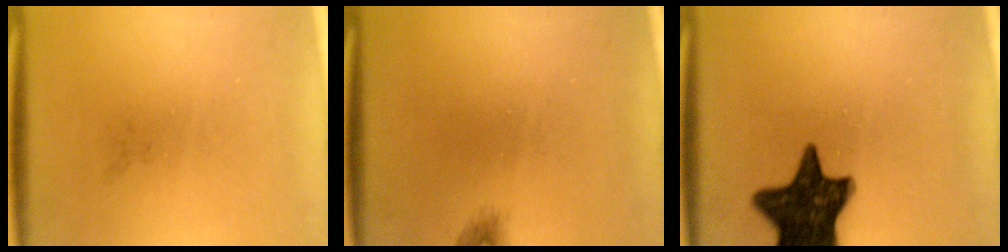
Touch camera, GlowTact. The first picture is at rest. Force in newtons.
{"total": 0.9}
{"total": 15.0}